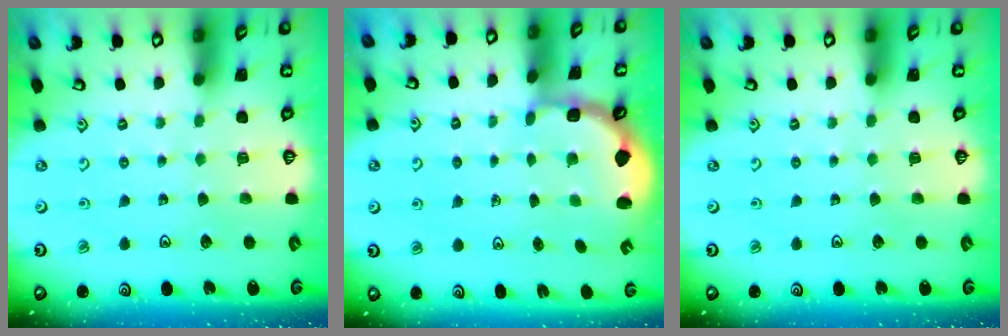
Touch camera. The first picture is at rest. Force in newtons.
{"total": 3.0, "press": 2.0, "slide": 2.2}
{"total": 0.0}